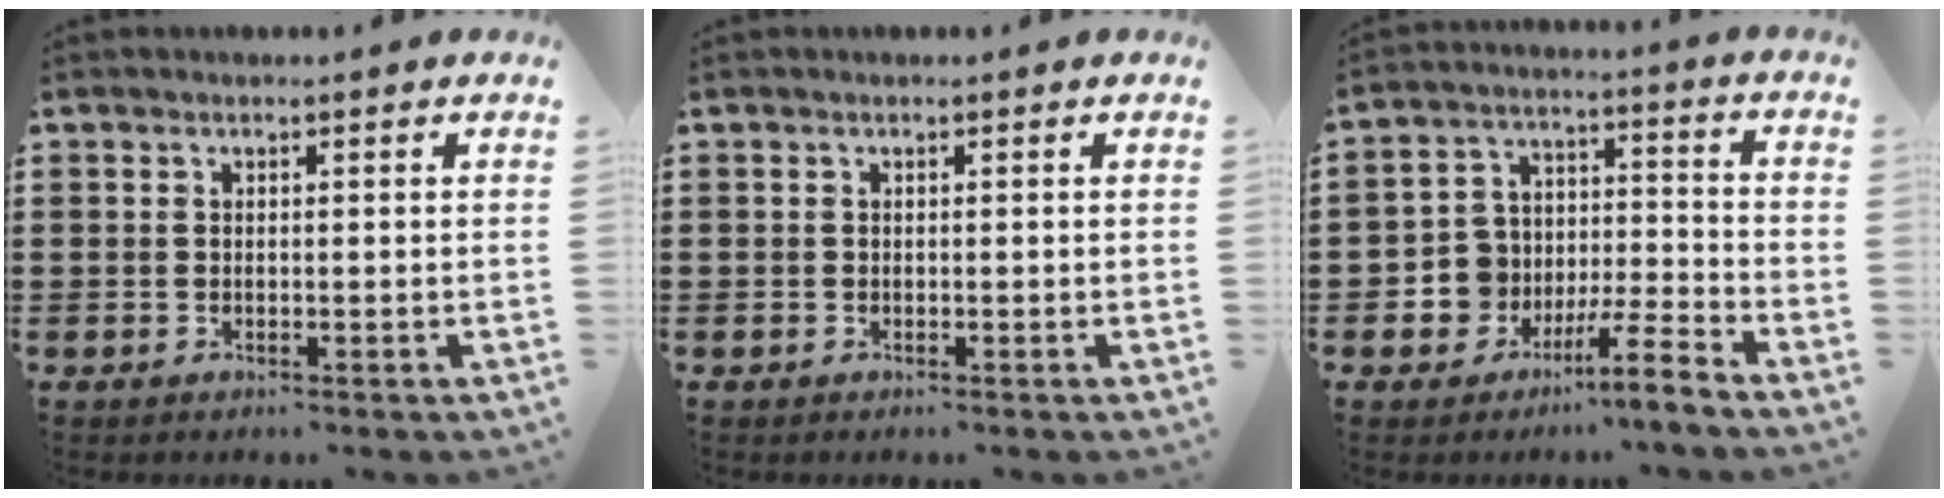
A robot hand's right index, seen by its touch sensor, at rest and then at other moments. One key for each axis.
{"total": 0.0}
{"total": 5.1, "fx": -4.7, "fy": 1.5, "fz": 0.9, "tx": -0.023, "ty": 0.000, "tz": -0.096}